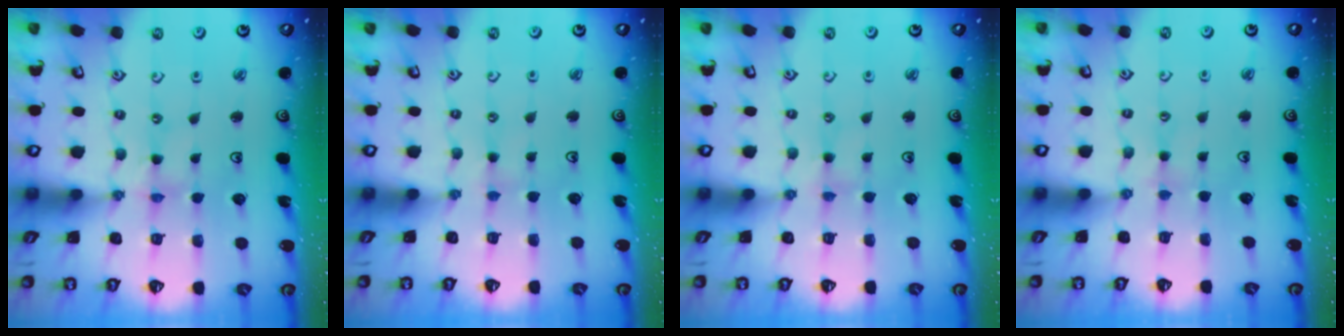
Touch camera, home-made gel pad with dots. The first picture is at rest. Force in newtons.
{"total": 2.1, "press": 2.1, "slide": 0.4}
{"total": 2.5, "press": 2.4, "slide": 0.4}
{"total": 1.4, "press": 1.3, "slide": 0.3}